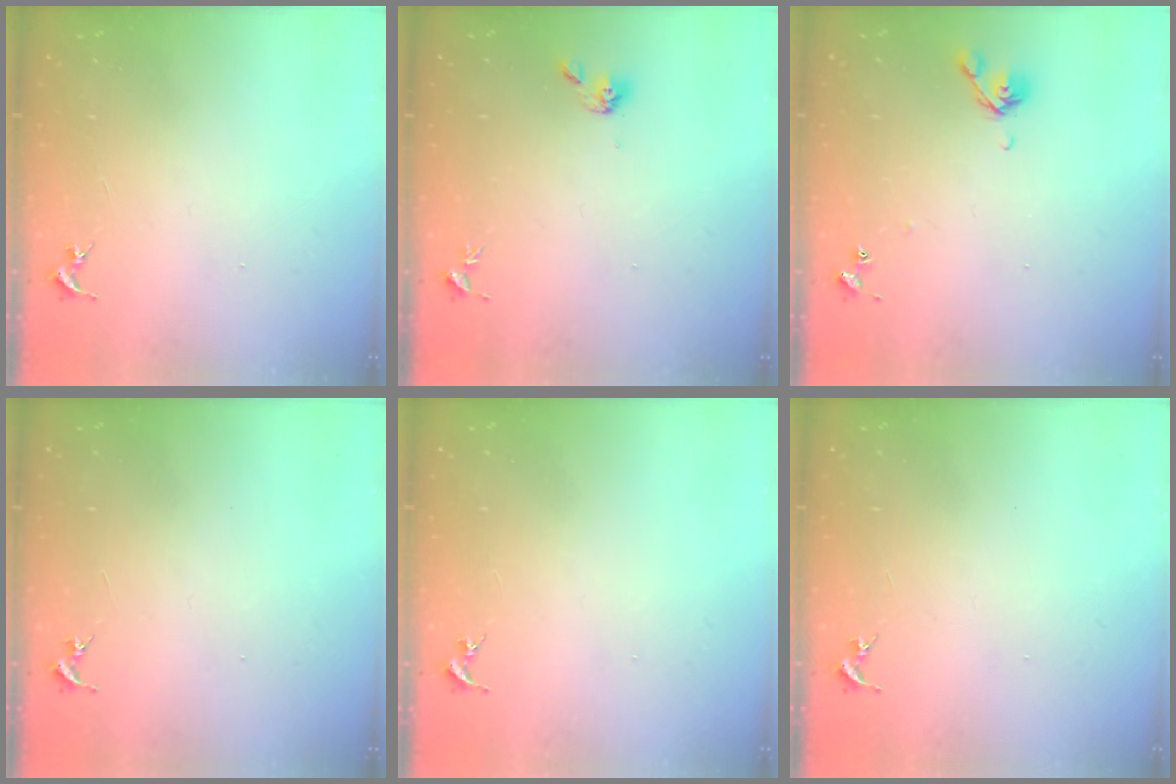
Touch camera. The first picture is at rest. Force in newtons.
{"total": 5.2, "press": 4.6, "slide": 2.3}
{"total": 7.1, "press": 7.0, "slide": 0.8}
{"total": 0.0}
{"total": 0.0}
{"total": 0.0}